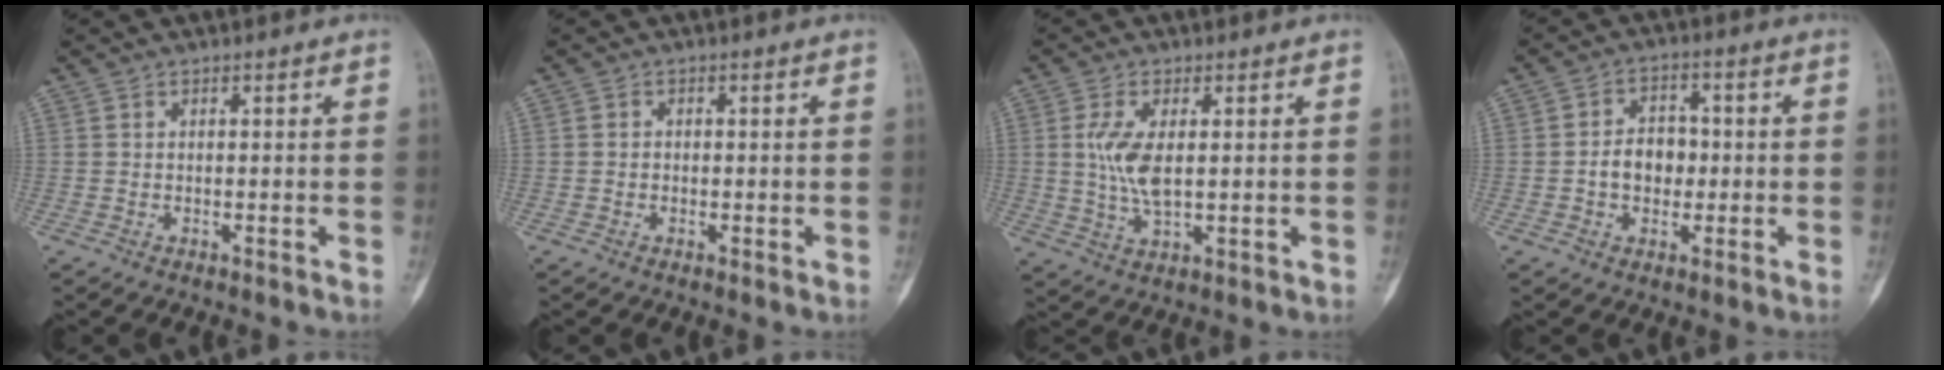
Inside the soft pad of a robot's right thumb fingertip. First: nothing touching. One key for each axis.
{"total": 1.1, "fx": -0.1, "fy": 1.0, "fz": 0.5, "tx": -0.003, "ty": 0.002, "tz": -0.004}
{"total": 7.5, "fx": 1.1, "fy": 3.4, "fz": 6.6, "tx": -0.140, "ty": -0.009, "tz": 0.025}
{"total": 6.7, "fx": -0.7, "fy": 5.1, "fz": 4.3, "tx": -0.046, "ty": 0.018, "tz": -0.017}